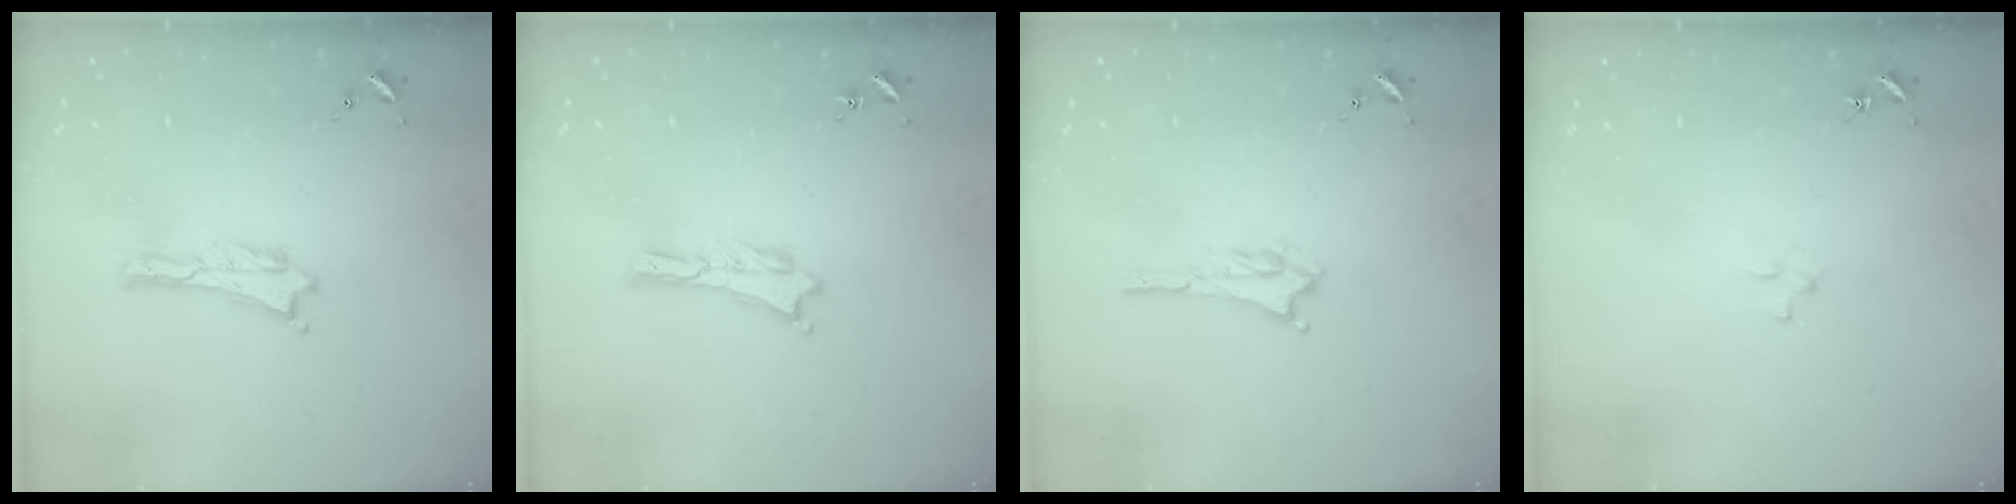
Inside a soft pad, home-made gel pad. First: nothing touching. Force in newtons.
{"total": 0.0}
{"total": 1.5, "press": 1.5, "slide": 0.3}
{"total": 1.9, "press": 1.9, "slide": 0.2}